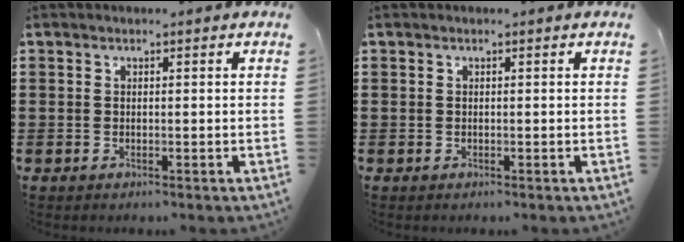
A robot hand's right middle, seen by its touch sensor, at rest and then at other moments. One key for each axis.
{"total": 0.0}